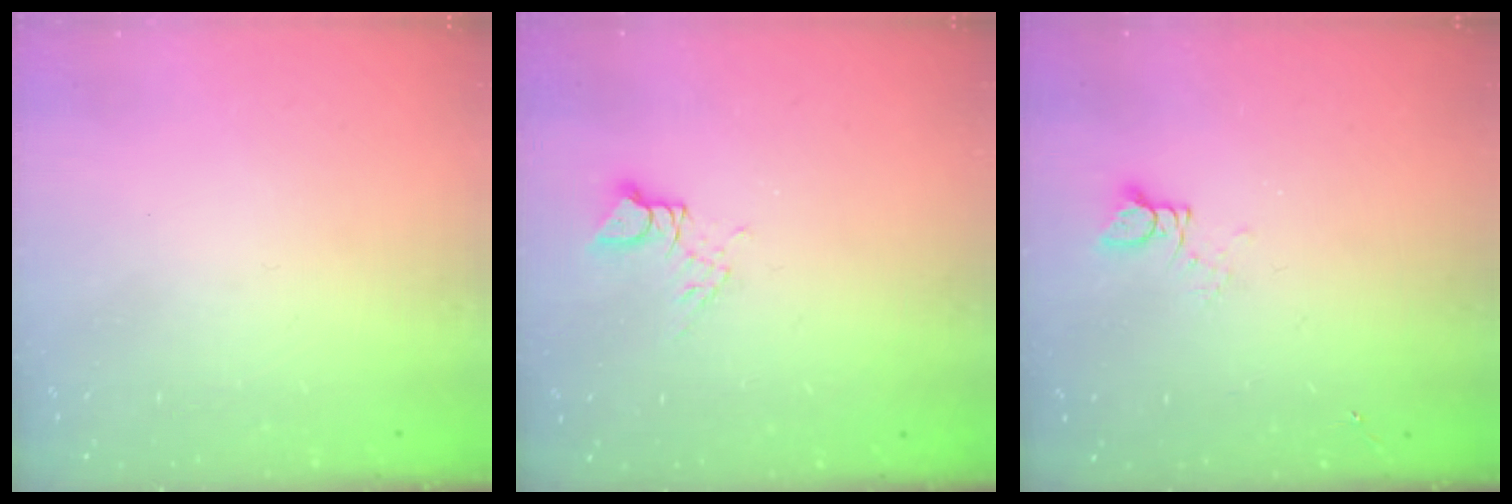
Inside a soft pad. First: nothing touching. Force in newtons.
{"total": 4.6, "press": 4.5, "slide": 0.6}
{"total": 2.4, "press": 2.4, "slide": 0.2}